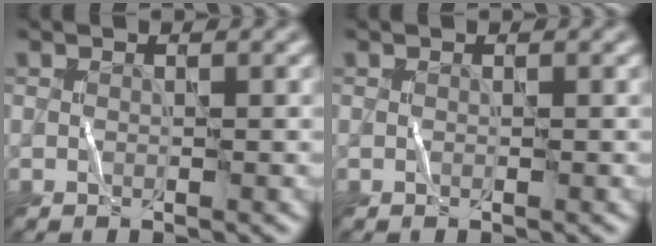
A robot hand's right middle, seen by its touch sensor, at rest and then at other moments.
{"total": 0.0}